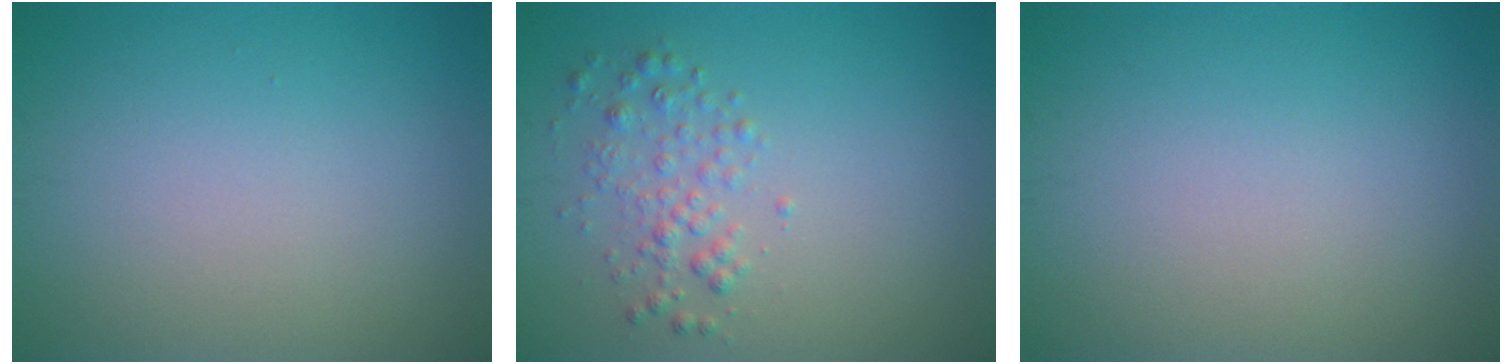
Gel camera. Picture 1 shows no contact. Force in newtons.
{"total": 2.0, "press": 2.0, "slide": 0.1}
{"total": 0.0}